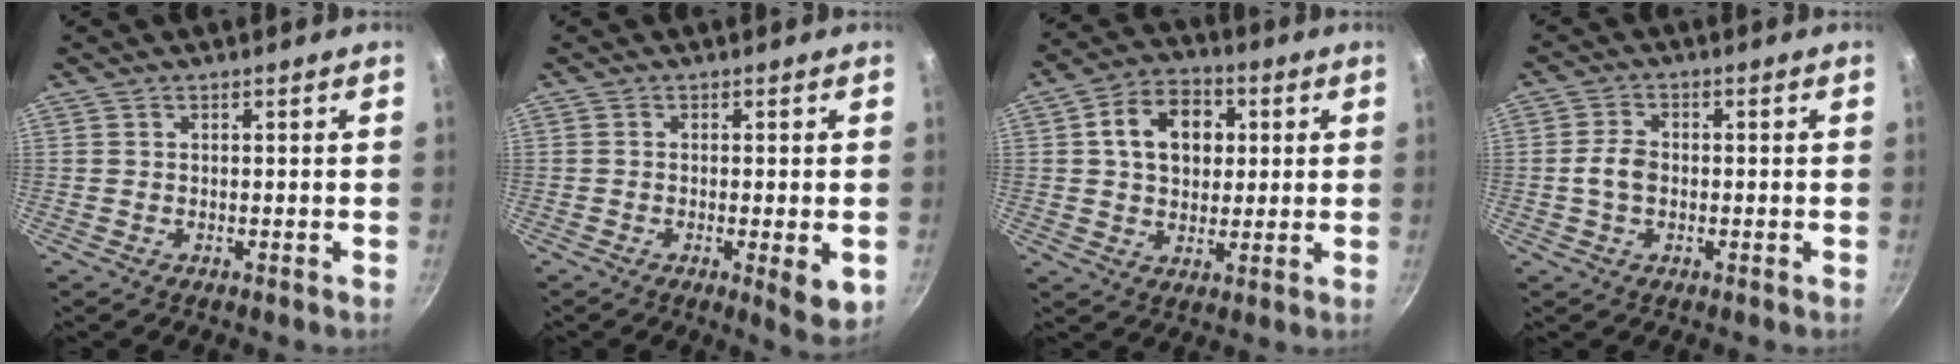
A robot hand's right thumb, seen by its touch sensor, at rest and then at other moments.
{"total": 5.5, "force": [-1.3, 1.2, 5.2], "torque": [-0.075, -0.008, -0.016]}
{"total": 11.9, "force": [2.7, 8.9, 7.5], "torque": [-0.089, 0.011, 0.034]}
{"total": 4.2, "force": [-0.5, 2.9, 3.0], "torque": [-0.055, 0.015, -0.015]}